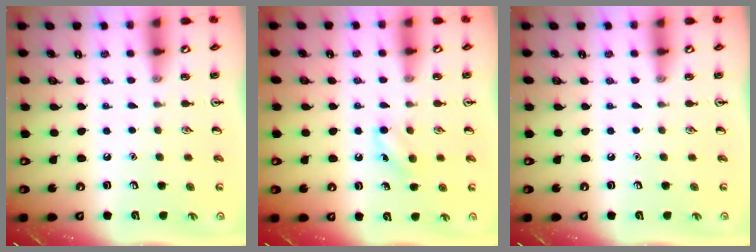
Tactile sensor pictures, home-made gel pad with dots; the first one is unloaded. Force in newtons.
{"total": 6.3, "press": 6.0, "slide": 1.8}
{"total": 0.0}